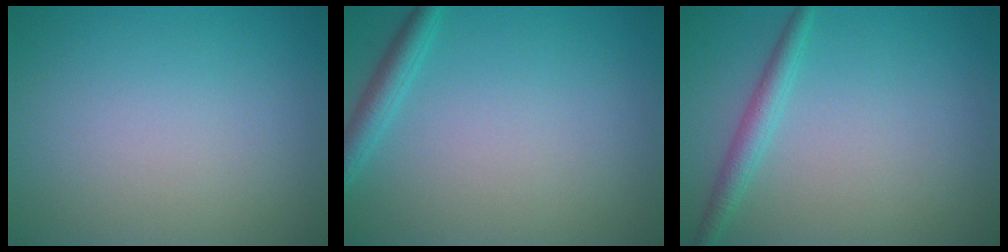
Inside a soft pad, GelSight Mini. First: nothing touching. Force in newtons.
{"total": 2.1, "press": 2.0, "slide": 0.2}
{"total": 2.1, "press": 2.1, "slide": 0.1}